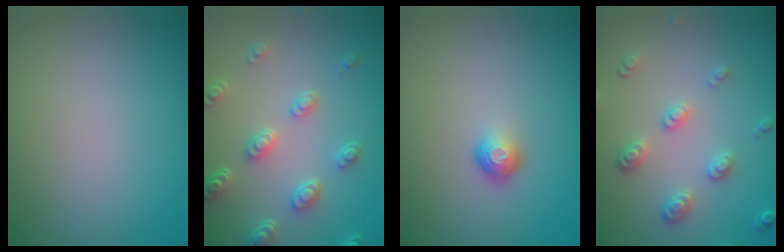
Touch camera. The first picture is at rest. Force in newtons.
{"total": 4.6, "press": 3.6, "slide": 2.8}
{"total": 1.6, "press": 1.1, "slide": 1.2}
{"total": 3.1, "press": 2.7, "slide": 1.4}